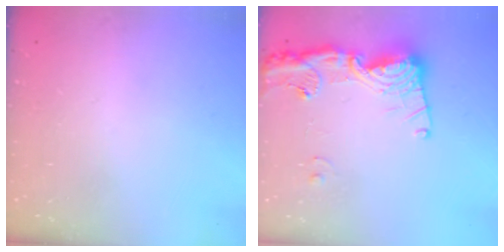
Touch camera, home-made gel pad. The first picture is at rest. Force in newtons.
{"total": 16.6, "press": 16.5, "slide": 1.9}